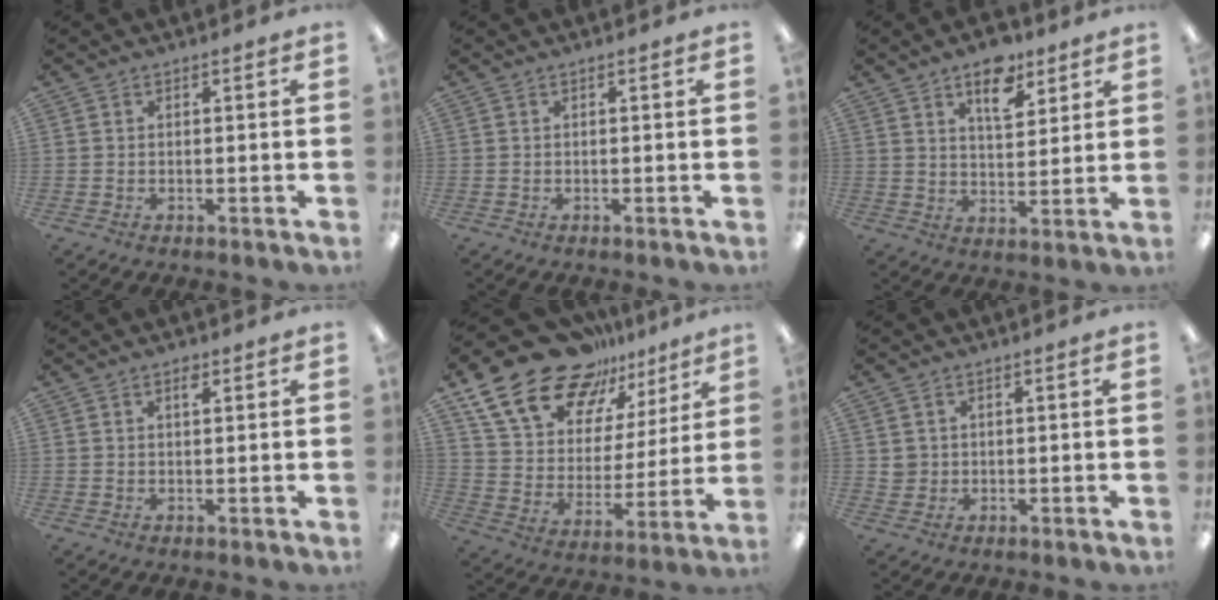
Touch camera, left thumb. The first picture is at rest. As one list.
[{"total": 0.0}, {"total": 10.6, "force": [6.7, 5.5, 6.2], "torque": [-0.073, -0.032, 0.112]}, {"total": 1.7, "force": [1.0, 0.7, 1.1], "torque": [-0.016, -0.003, 0.017]}, {"total": 21.8, "force": [16.0, 11.6, 9.1], "torque": [-0.173, -0.098, 0.291]}, {"total": 2.4, "force": [0.7, 2.3, 0.2], "torque": [-0.009, 0.002, 0.013]}]